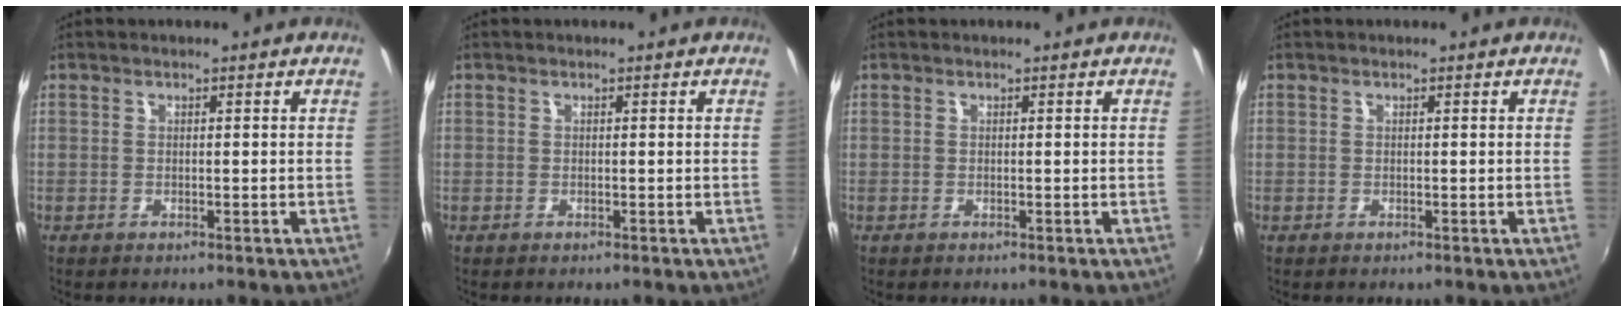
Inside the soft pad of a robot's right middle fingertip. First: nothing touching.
{"total": 0.0}
{"total": 0.0}
{"total": 0.0}